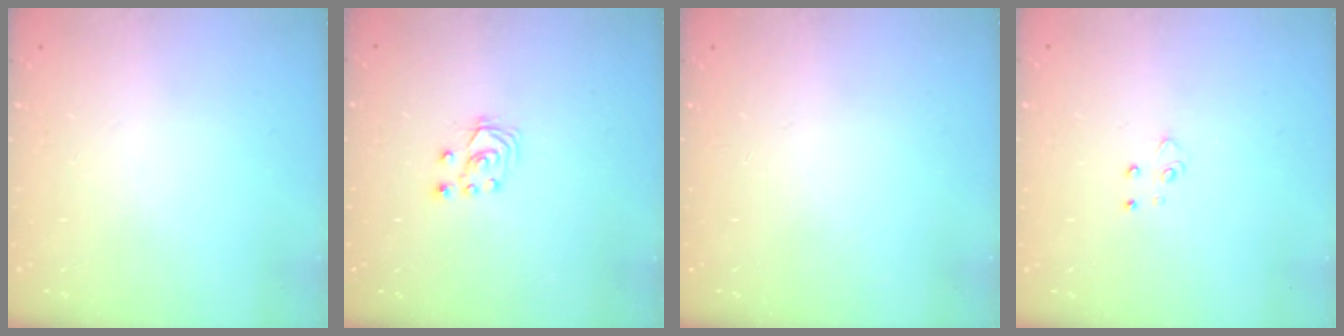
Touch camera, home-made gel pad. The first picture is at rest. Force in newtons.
{"total": 2.8, "press": 2.7, "slide": 0.7}
{"total": 0.0}
{"total": 4.0, "press": 4.0, "slide": 0.4}